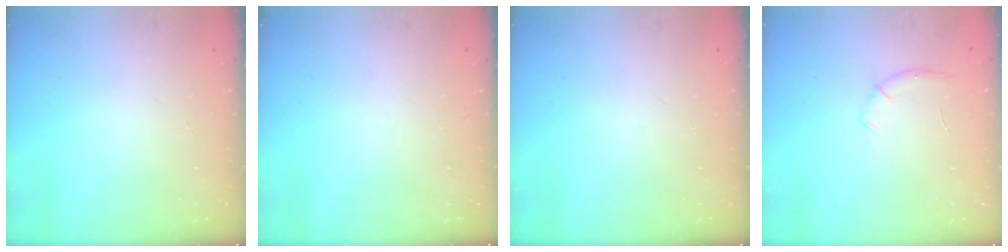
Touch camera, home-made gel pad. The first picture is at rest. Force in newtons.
{"total": 0.0}
{"total": 0.0}
{"total": 5.6, "press": 5.4, "slide": 1.5}